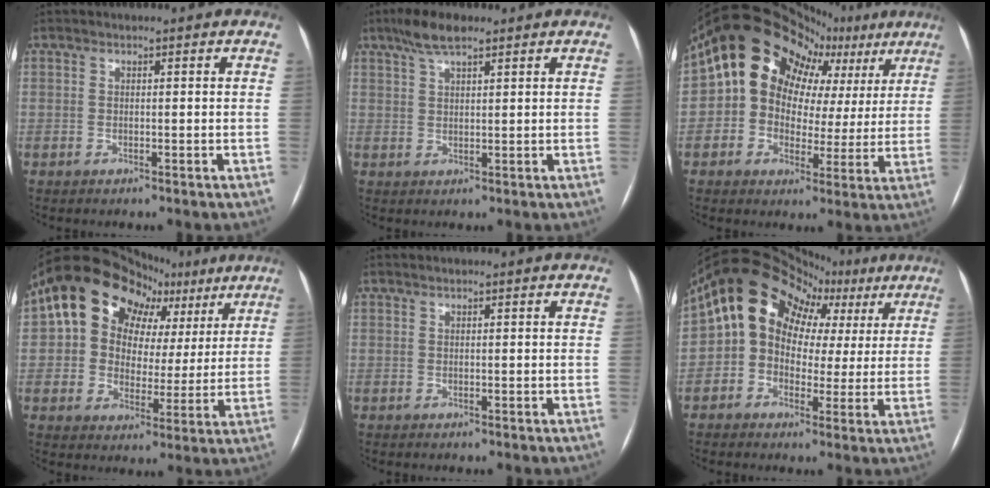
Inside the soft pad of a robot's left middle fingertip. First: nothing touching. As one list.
[{"total": 4.9, "force": [3.4, 1.1, 3.2], "torque": [-0.069, 0.015, 0.064]}, {"total": 17.7, "force": [9.2, 12.1, 9.0], "torque": [-0.133, 0.061, 0.117]}, {"total": 16.5, "force": [8.1, 12.2, 7.6], "torque": [-0.094, 0.061, 0.117]}, {"total": 0.0}, {"total": 16.0, "force": [5.9, 12.8, 7.5], "torque": [-0.120, 0.078, 0.082]}]